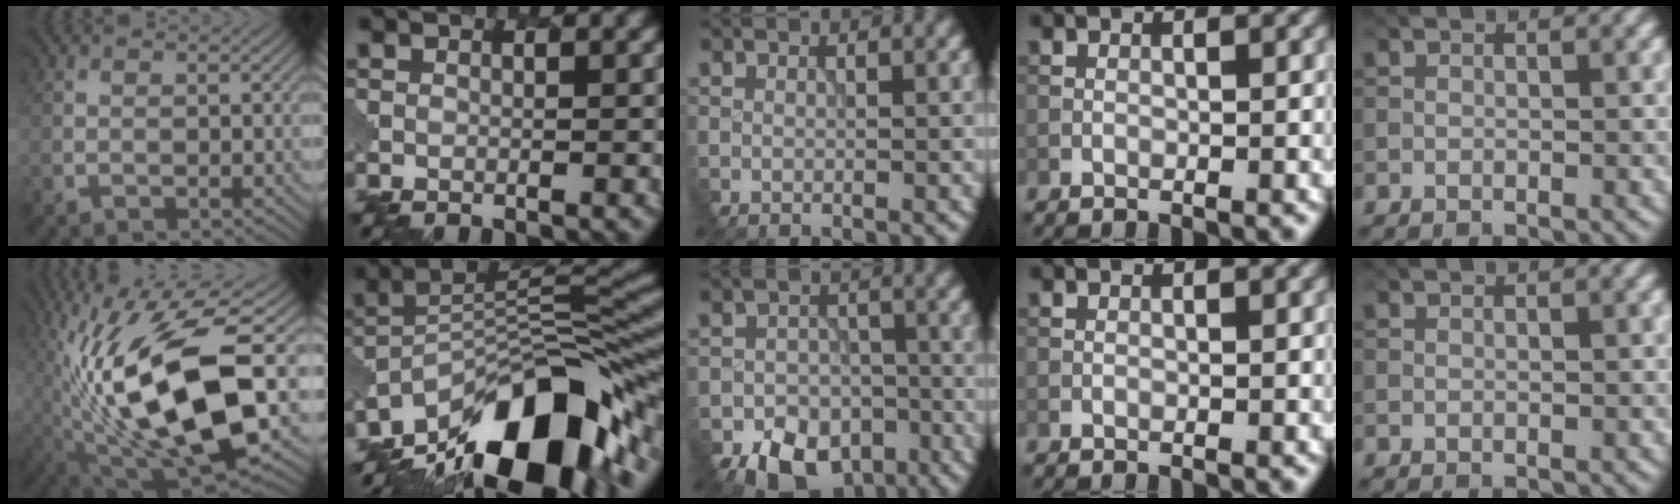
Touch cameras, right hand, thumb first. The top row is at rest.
{"thumb": {"total": 16.3, "force": [-1.3, 6.5, 14.8], "torque": [-0.302, -0.007, -0.016]}, "index": {"total": 14.7, "force": [-9.8, 5.6, 9.4], "torque": [-0.153, 0.024, -0.178]}, "middle": {"total": 7.5, "force": [-5.2, 4.6, 2.9], "torque": [-0.037, -0.021, -0.080]}}